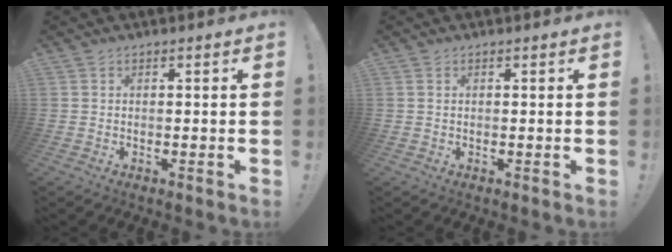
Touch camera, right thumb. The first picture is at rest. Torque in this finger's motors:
{"motor_torque": [-0.01, 0.05, 0.05, 0.00, 0.00]}